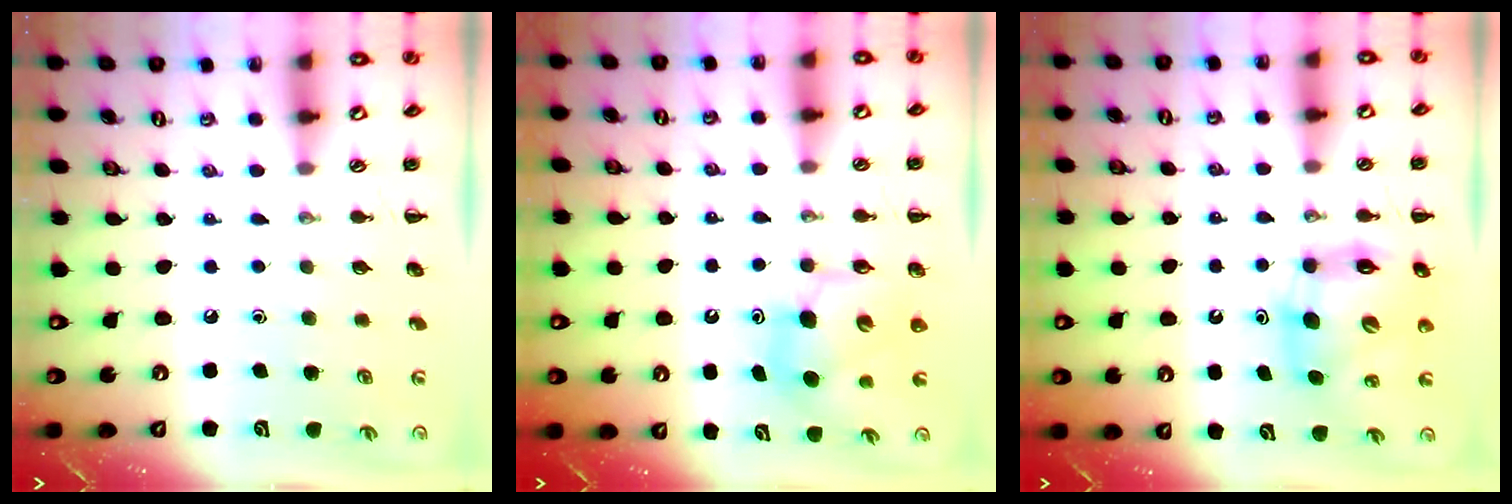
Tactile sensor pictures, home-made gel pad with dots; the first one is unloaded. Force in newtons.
{"total": 8.5, "press": 8.4, "slide": 1.8}
{"total": 9.3, "press": 9.0, "slide": 2.2}